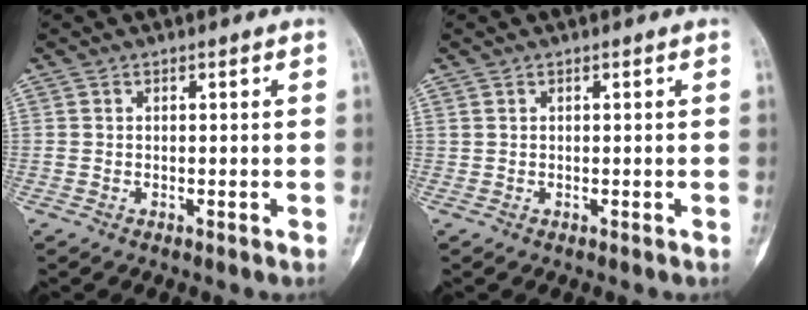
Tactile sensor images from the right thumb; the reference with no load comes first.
{"total": 0.0}